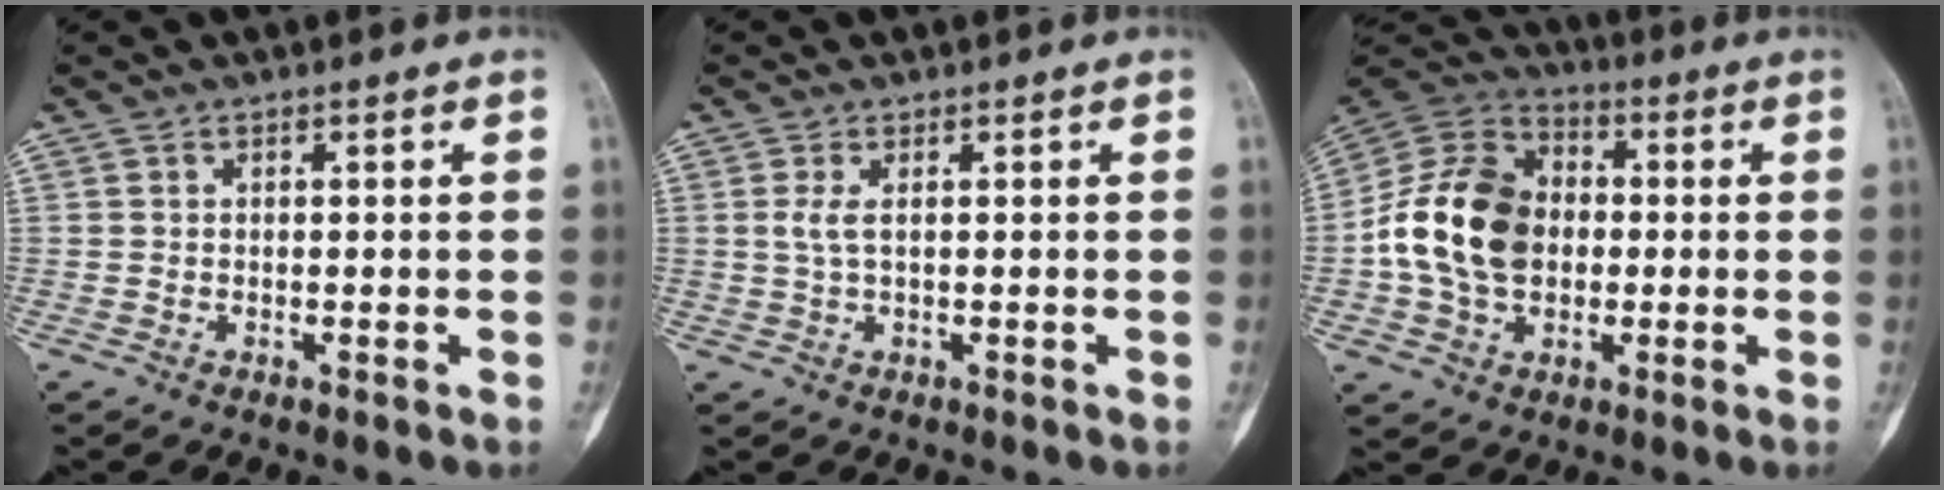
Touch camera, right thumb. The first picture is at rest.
{"total": 2.4, "force": [0.5, 0.8, 2.2], "torque": [-0.058, 0.003, 0.018]}
{"total": 17.2, "force": [-0.7, 12.7, 11.6], "torque": [-0.194, 0.024, -0.019]}